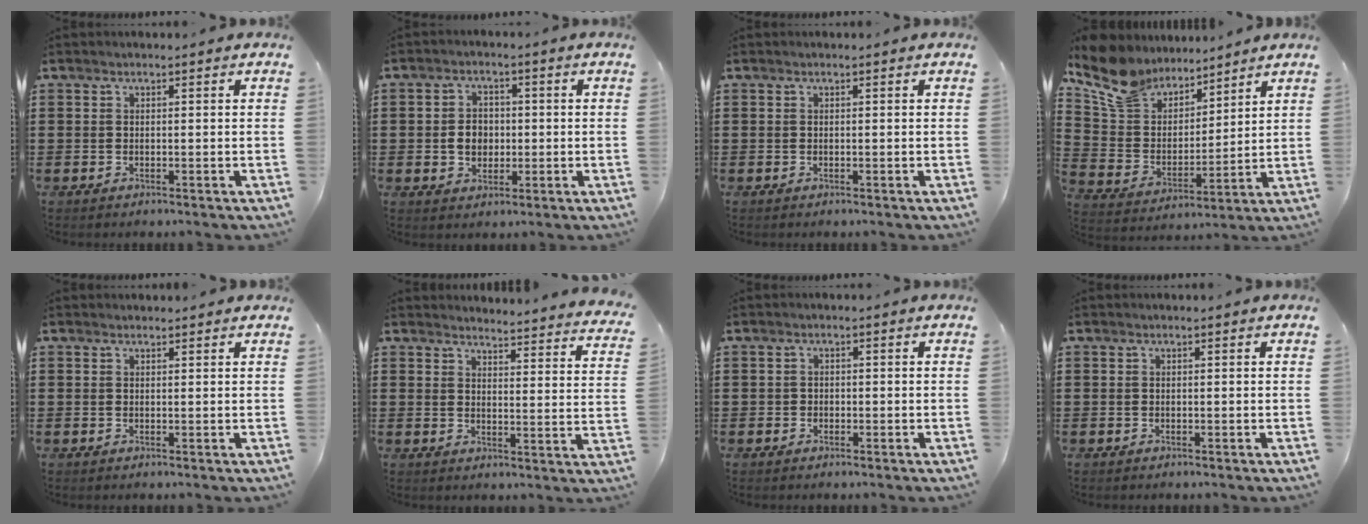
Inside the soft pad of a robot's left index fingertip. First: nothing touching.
{"total": 4.2, "force": [-0.3, 3.3, 2.6], "torque": [-0.050, 0.005, -0.011]}
{"total": 0.0}
{"total": 10.2, "force": [9.1, 4.1, 2.2], "torque": [-0.097, -0.053, 0.170]}
{"total": 0.7, "force": [0.7, 0.2, 0.1], "torque": [-0.003, 0.001, 0.013]}
{"total": 3.5, "force": [3.5, -0.1, 0.5], "torque": [-0.019, -0.029, 0.058]}
{"total": 0.9, "force": [-0.4, 0.8, 0.1], "torque": [-0.007, 0.003, -0.009]}
{"total": 0.0}